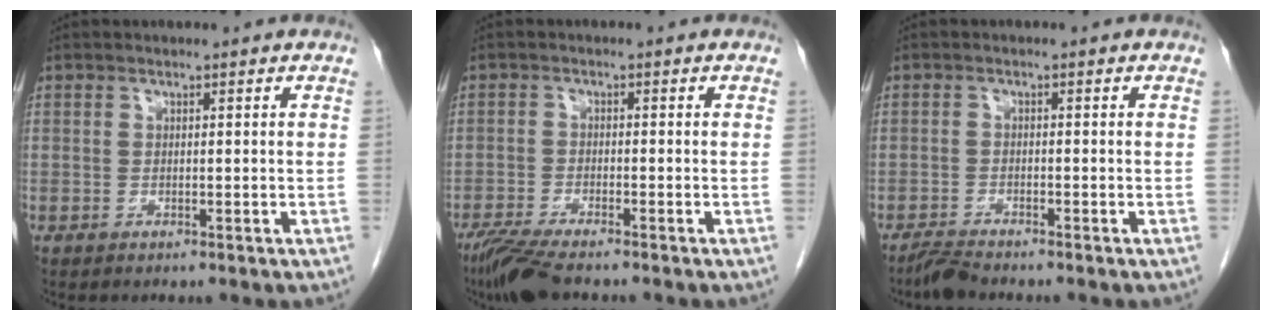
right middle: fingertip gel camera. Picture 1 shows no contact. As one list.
[{"total": 6.1, "force": [-5.0, 0.6, 3.4], "torque": [-0.063, -0.018, -0.092]}, {"total": 2.4, "force": [-2.3, -0.1, 0.7], "torque": [-0.020, -0.011, -0.046]}]